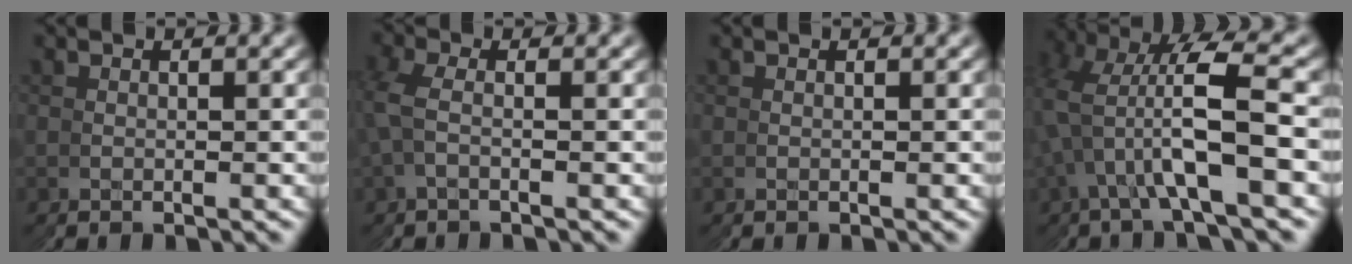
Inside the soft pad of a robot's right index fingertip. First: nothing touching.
{"total": 2.2, "force": [1.5, 1.7, -0.2], "torque": [-0.021, 0.013, 0.017]}
{"total": 0.0}
{"total": 7.7, "force": [1.9, 3.8, 6.4], "torque": [-0.125, 0.022, 0.025]}